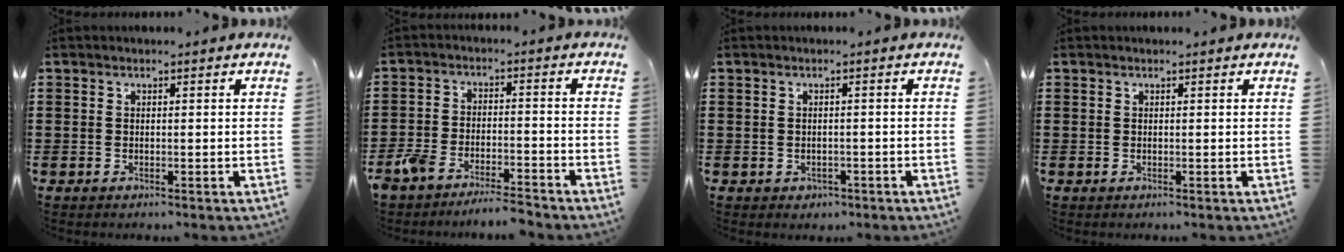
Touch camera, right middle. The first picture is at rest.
{"total": 5.5, "force": [-5.2, 0.8, 1.4], "torque": [-0.045, 0.000, -0.107]}
{"total": 0.7, "force": [-0.4, 0.5, 0.0], "torque": [-0.003, 0.000, -0.011]}
{"total": 0.0}